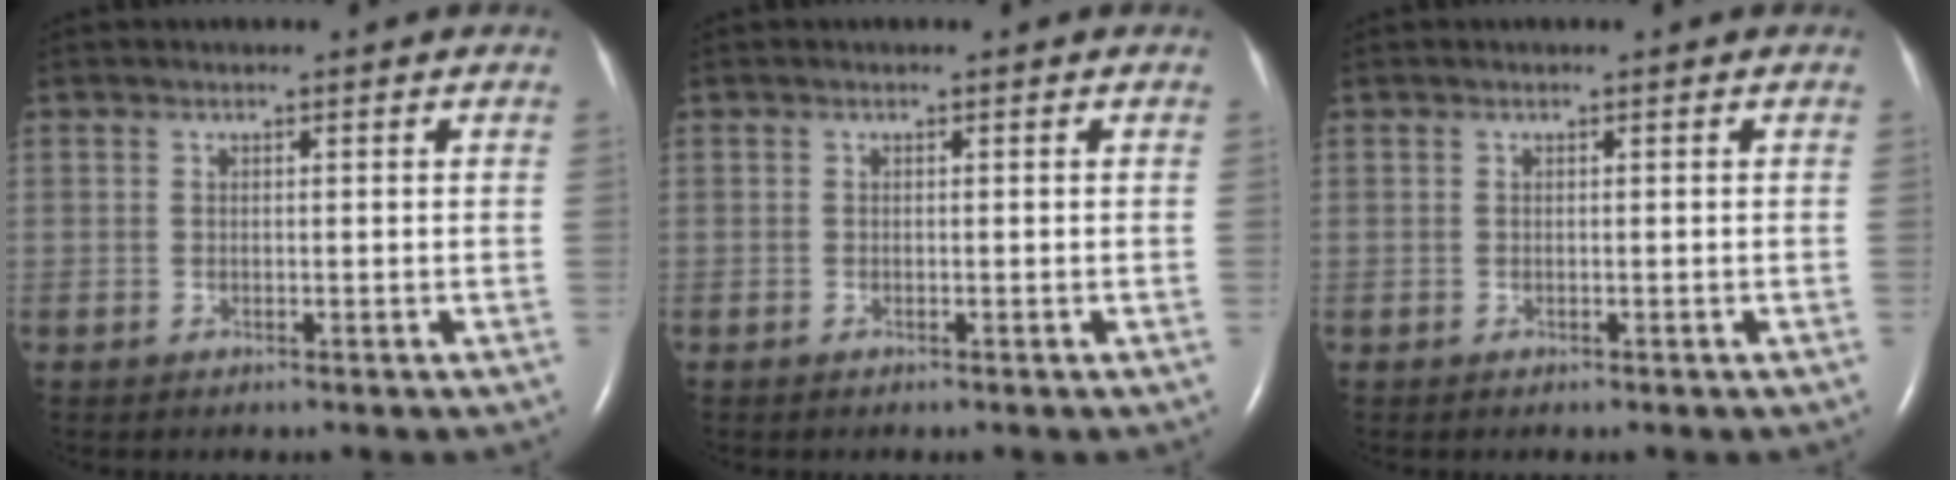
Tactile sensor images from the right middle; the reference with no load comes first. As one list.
[{"total": 0.0}, {"total": 0.0}]